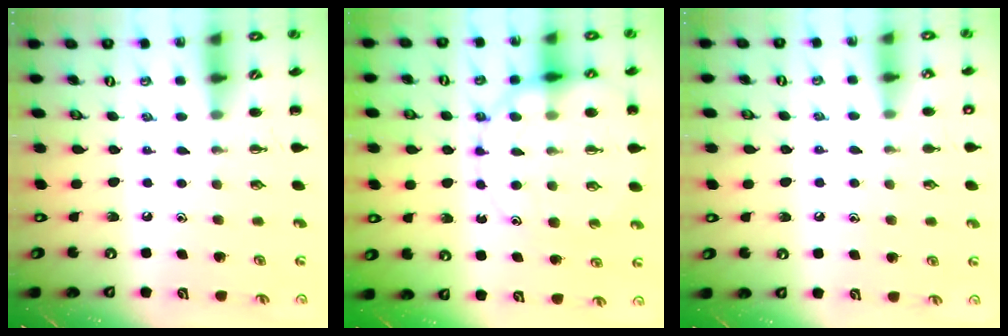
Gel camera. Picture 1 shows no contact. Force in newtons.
{"total": 16.6, "press": 16.4, "slide": 2.7}
{"total": 6.2, "press": 6.0, "slide": 1.6}